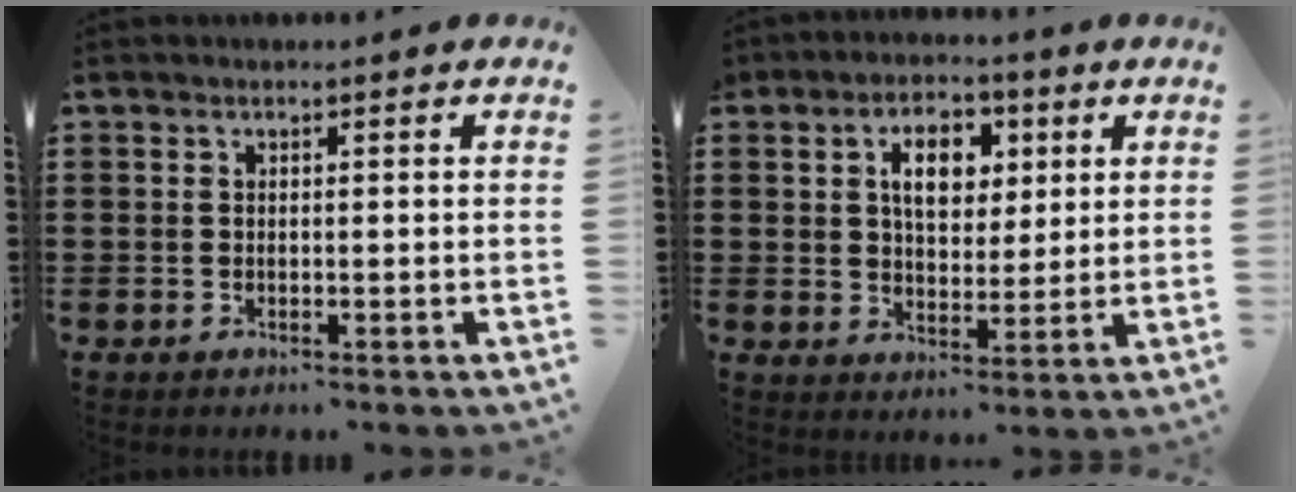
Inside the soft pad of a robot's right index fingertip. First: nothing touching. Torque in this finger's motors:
{"motor_torque": [1.98, 0.16, 1.05, 0.14]}